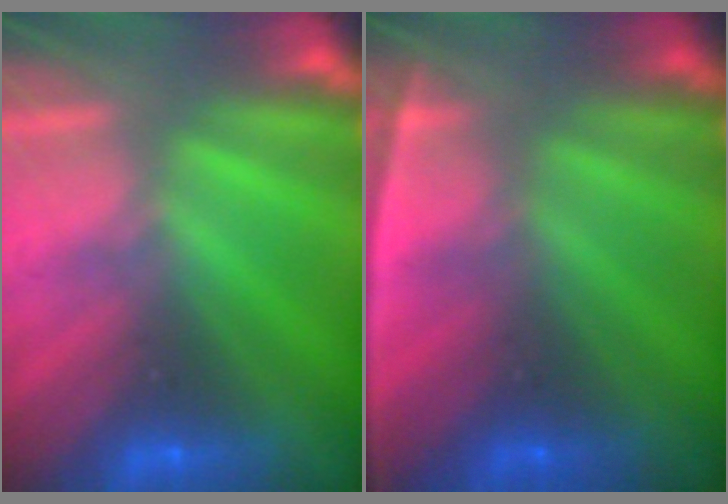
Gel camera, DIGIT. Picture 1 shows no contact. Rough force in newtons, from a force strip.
{"total": 2.8}